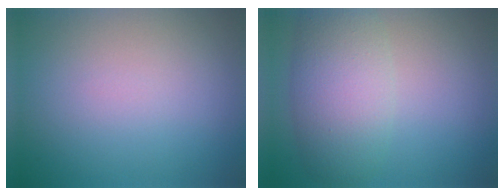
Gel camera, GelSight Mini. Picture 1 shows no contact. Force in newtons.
{"total": 5.5, "press": 5.5, "slide": 0.4}